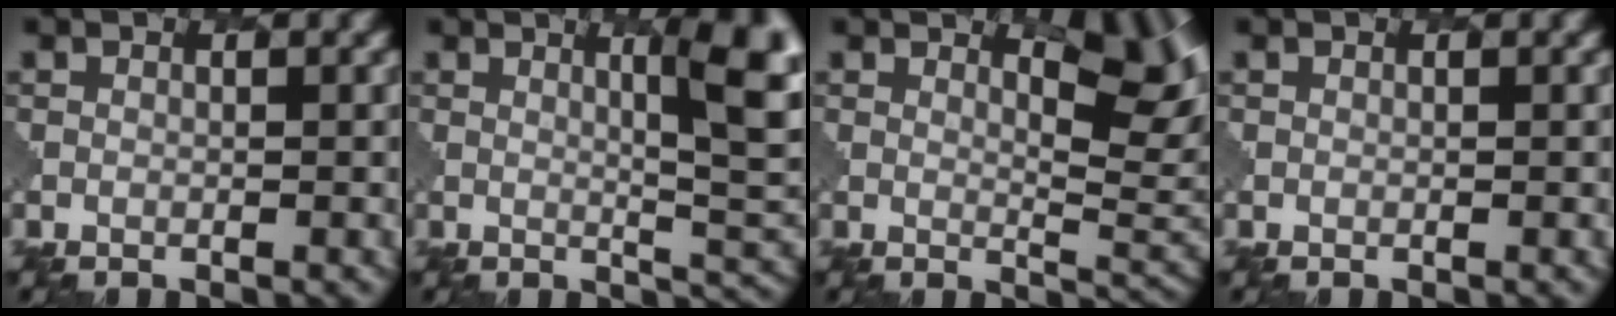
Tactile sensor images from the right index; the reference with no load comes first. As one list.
[{"total": 8.1, "force": [2.5, 1.6, 7.5], "torque": [-0.086, 0.001, 0.035]}, {"total": 6.3, "force": [3.8, 1.8, 4.7], "torque": [-0.063, -0.007, 0.061]}, {"total": 0.0}]